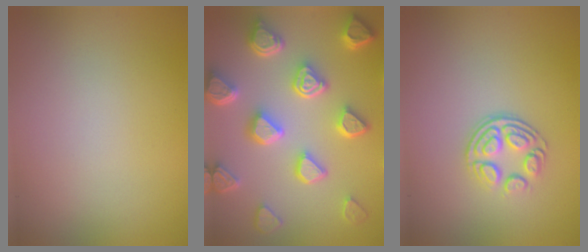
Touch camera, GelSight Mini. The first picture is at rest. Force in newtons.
{"total": 7.7, "press": 5.9, "slide": 4.9}
{"total": 3.6, "press": 2.4, "slide": 2.6}